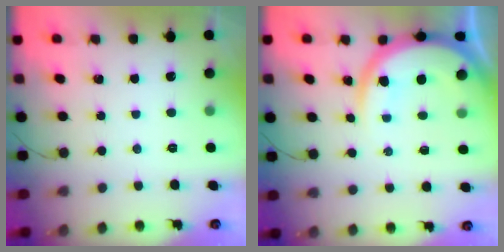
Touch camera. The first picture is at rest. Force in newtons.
{"total": 11.3, "press": 11.3, "slide": 1.2}